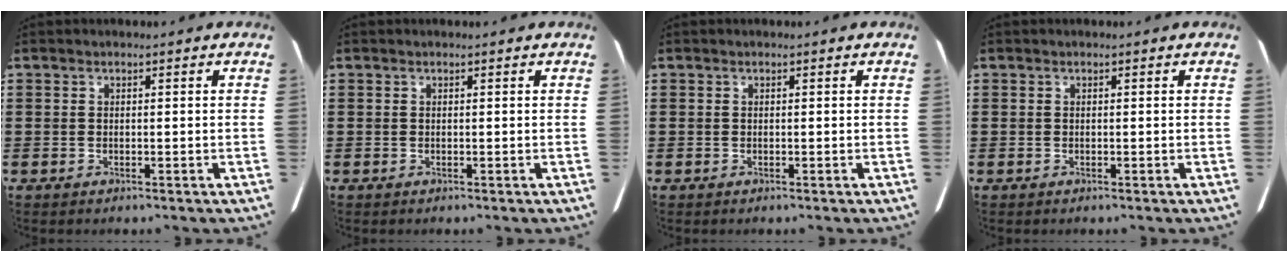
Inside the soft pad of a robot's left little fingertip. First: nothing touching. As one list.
[{"total": 0.0}, {"total": 0.0}, {"total": 0.0}]